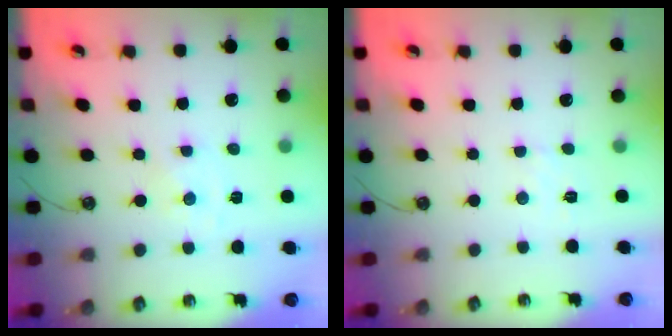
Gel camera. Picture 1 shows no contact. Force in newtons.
{"total": 3.9, "press": 3.9, "slide": 0.5}